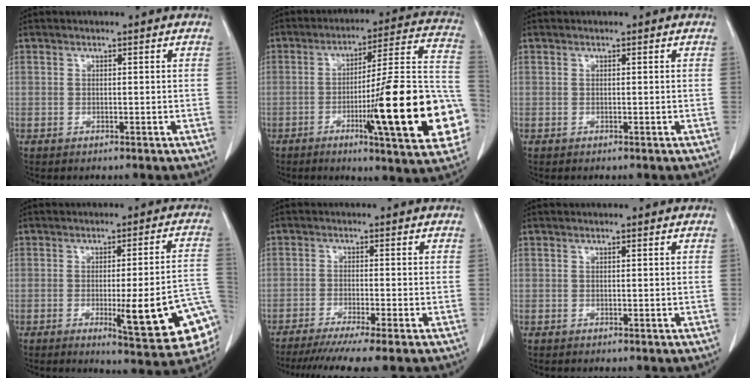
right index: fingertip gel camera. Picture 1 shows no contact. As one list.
[{"total": 23.0, "force": [-6.5, 1.5, 22.0], "torque": [-0.242, 0.007, -0.092]}, {"total": 0.0}, {"total": 15.6, "force": [-4.8, 1.6, 14.8], "torque": [-0.119, 0.008, -0.048]}, {"total": 9.1, "force": [-7.3, -0.9, 5.3], "torque": [-0.069, -0.023, -0.113]}, {"total": 0.0}]